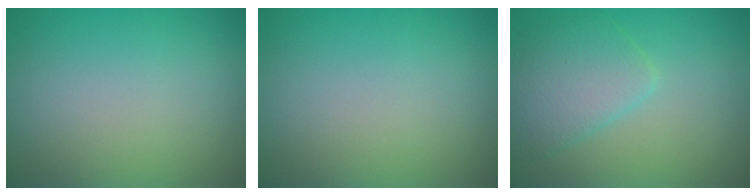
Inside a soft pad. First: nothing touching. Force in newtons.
{"total": 0.0}
{"total": 3.5, "press": 3.5, "slide": 0.1}